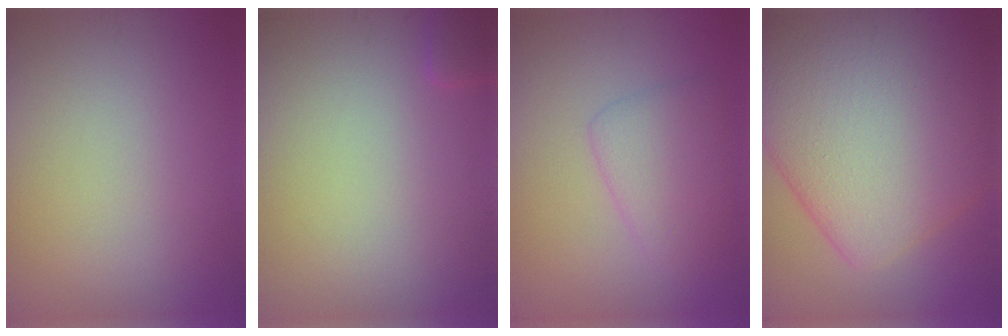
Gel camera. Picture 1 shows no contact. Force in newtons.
{"total": 1.1, "press": 1.0, "slide": 0.1}
{"total": 3.3, "press": 3.3, "slide": 0.1}
{"total": 16.8, "press": 16.8, "slide": 0.5}